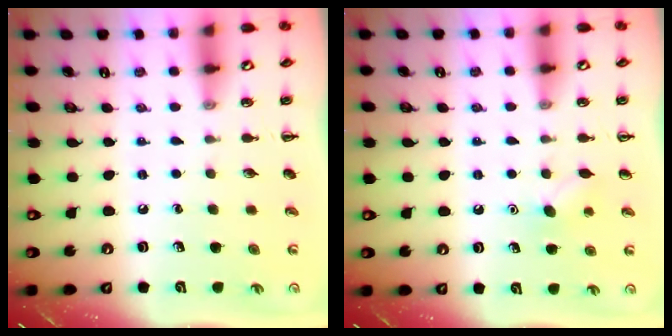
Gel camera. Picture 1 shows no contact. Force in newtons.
{"total": 5.6, "press": 5.4, "slide": 1.7}